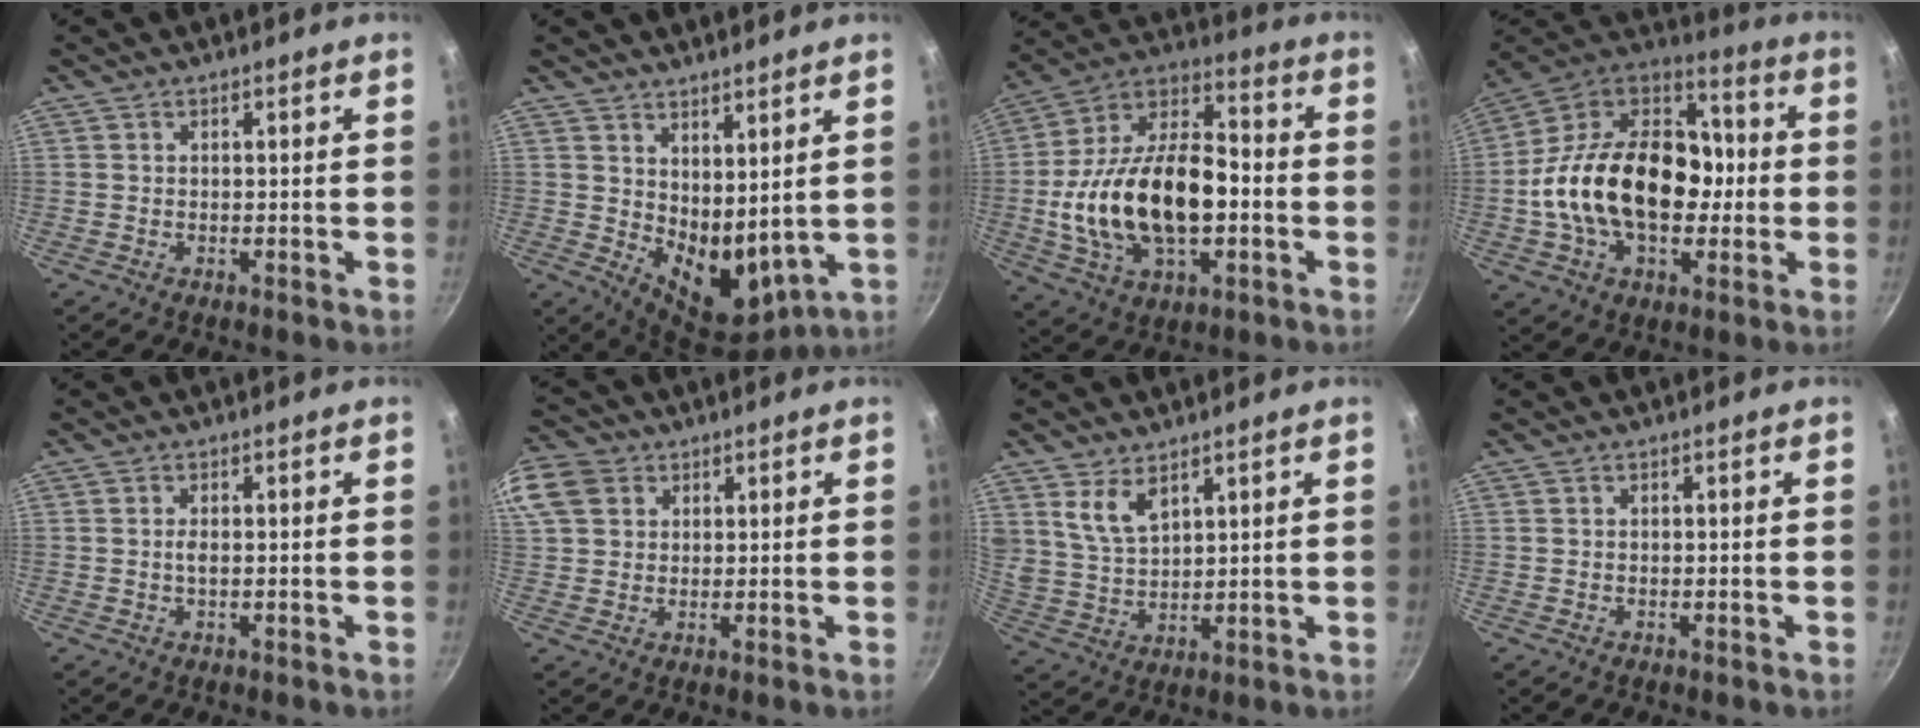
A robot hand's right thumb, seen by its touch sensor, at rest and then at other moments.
{"total": 10.9, "force": [4.2, 6.0, 8.1], "torque": [-0.095, -0.048, 0.089]}
{"total": 23.9, "force": [-3.2, 13.7, 19.4], "torque": [-0.339, 0.038, -0.055]}
{"total": 26.6, "force": [-2.2, 17.9, 19.5], "torque": [-0.303, 0.052, -0.046]}
{"total": 1.1, "force": [0.0, 0.4, 1.1], "torque": [-0.025, 0.000, -0.002]}
{"total": 13.4, "force": [5.0, 10.7, 6.3], "torque": [-0.150, 0.025, 0.091]}
{"total": 6.7, "force": [4.1, 3.4, 4.0], "torque": [-0.070, -0.027, 0.093]}
{"total": 0.0}